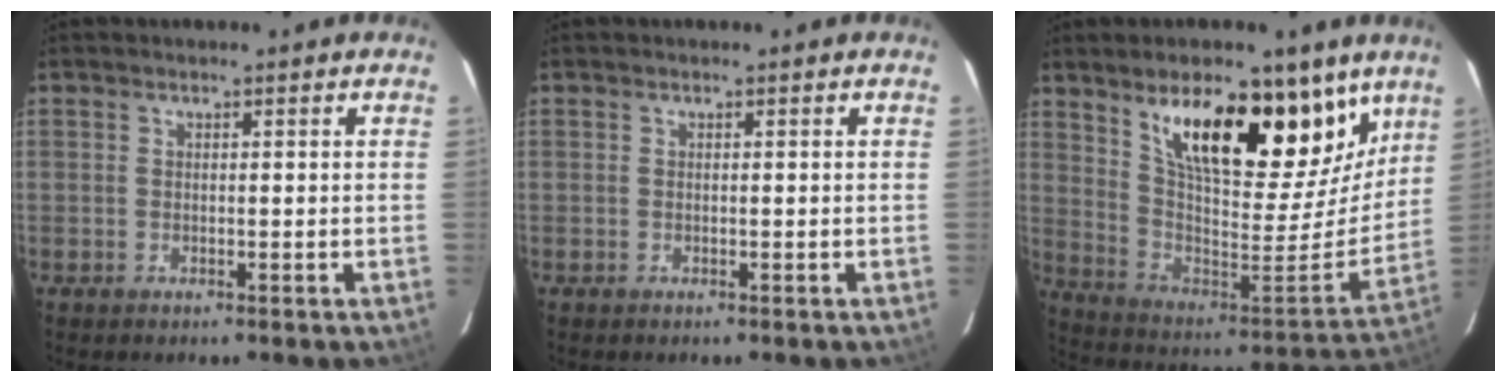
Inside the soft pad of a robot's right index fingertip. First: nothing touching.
{"total": 0.0}
{"total": 25.4, "force": [16.3, 10.2, 16.7], "torque": [-0.267, -0.012, 0.287]}